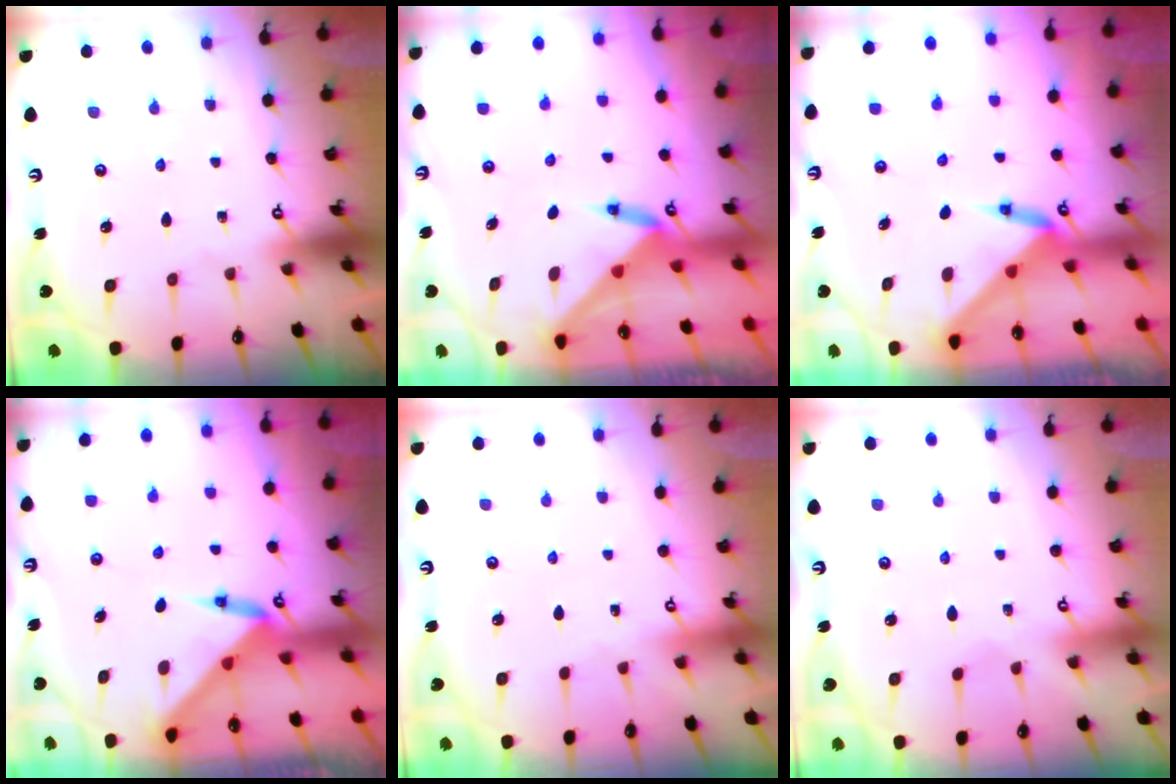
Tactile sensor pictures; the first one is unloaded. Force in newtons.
{"total": 3.4, "press": 3.4, "slide": 0.4}
{"total": 3.4, "press": 3.4, "slide": 0.1}
{"total": 3.0, "press": 3.0, "slide": 0.1}
{"total": 0.8, "press": 0.7, "slide": 0.3}
{"total": 2.4, "press": 2.4, "slide": 0.5}